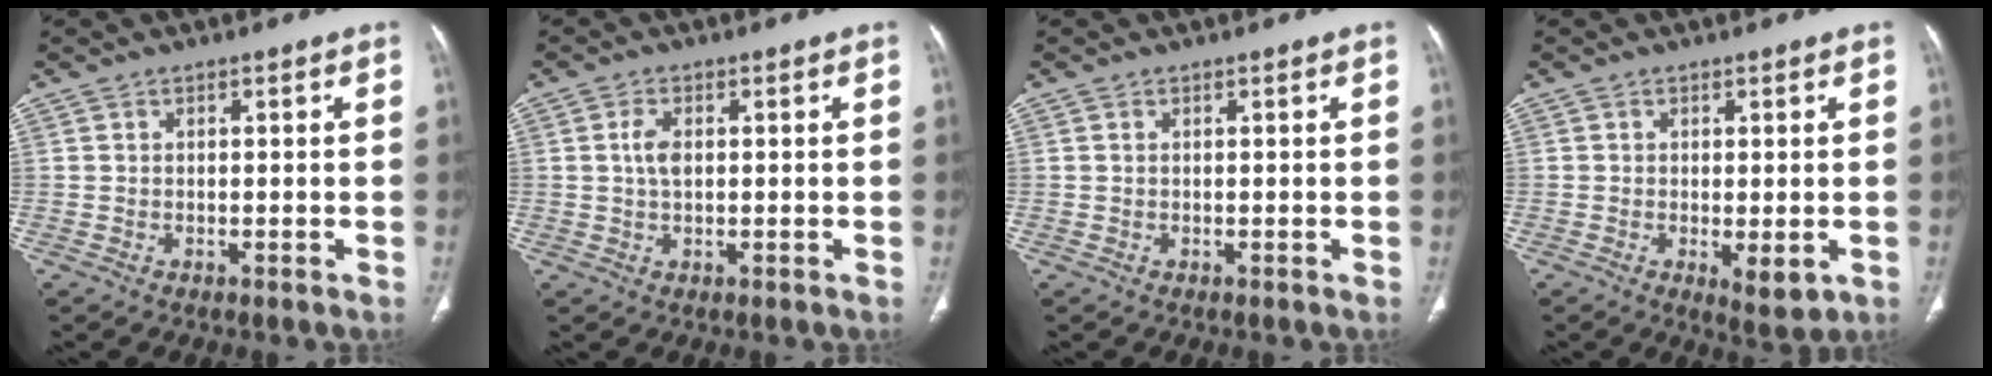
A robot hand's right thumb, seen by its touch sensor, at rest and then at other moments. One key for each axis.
{"total": 3.2, "fx": 0.4, "fy": 1.7, "fz": 2.6, "tx": -0.056, "ty": 0.002, "tz": 0.007}
{"total": 0.0}
{"total": 4.5, "fx": -1.1, "fy": 1.8, "fz": 4.0, "tx": -0.061, "ty": -0.014, "tz": -0.011}